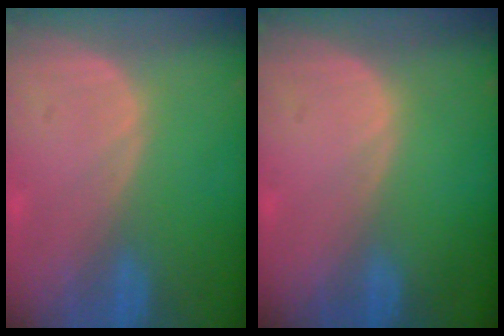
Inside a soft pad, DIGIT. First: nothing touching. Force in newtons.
{"total": 0.0}